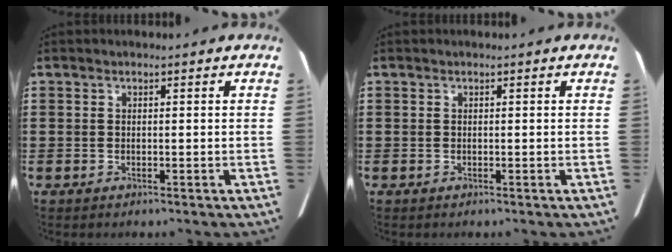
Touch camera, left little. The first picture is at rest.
{"total": 0.0}